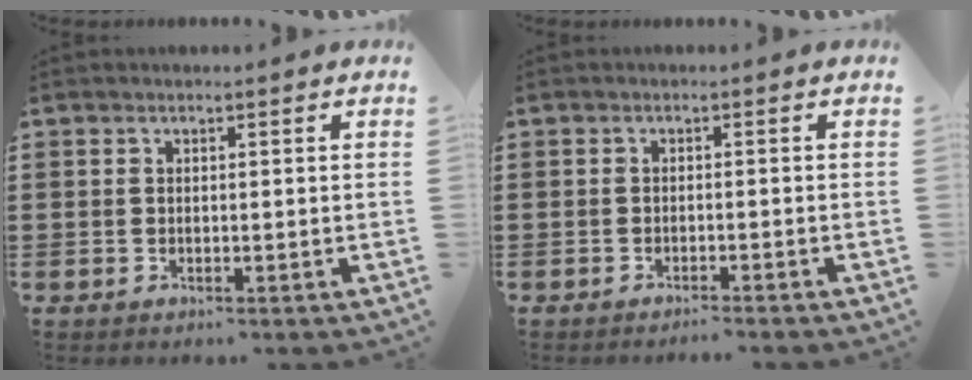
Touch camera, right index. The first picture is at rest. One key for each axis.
{"total": 1.3, "fx": -1.2, "fy": -0.4, "fz": 0.3, "tx": -0.007, "ty": -0.001, "tz": -0.024}